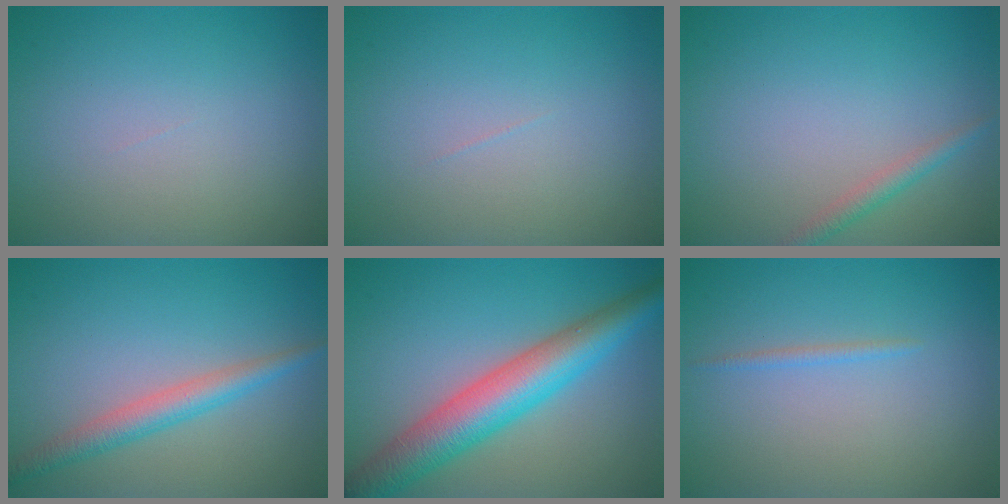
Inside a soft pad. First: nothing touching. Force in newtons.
{"total": 0.0}
{"total": 1.5, "press": 1.5, "slide": 0.0}
{"total": 2.9, "press": 2.9, "slide": 0.1}
{"total": 7.6, "press": 7.6, "slide": 0.2}
{"total": 0.7, "press": 0.7, "slide": 0.1}